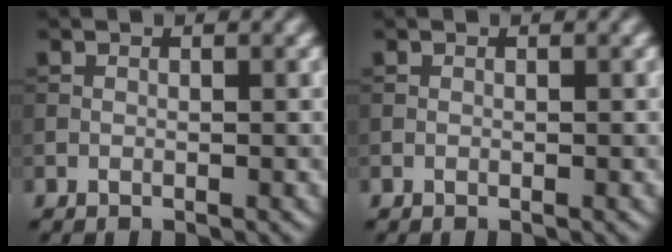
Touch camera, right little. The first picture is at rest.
{"total": 0.0}